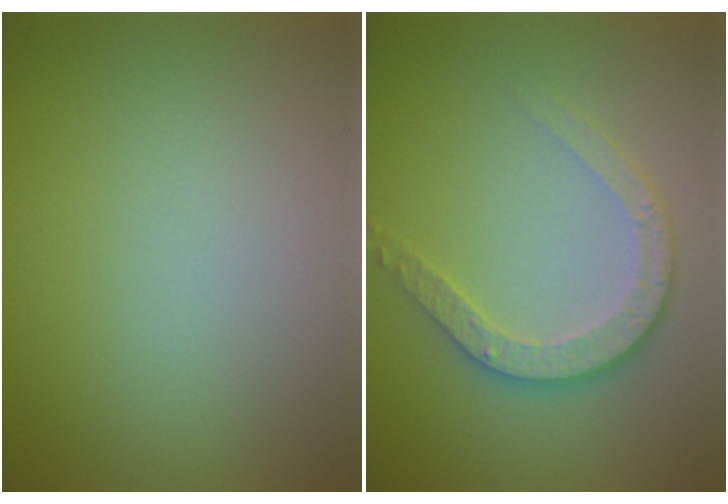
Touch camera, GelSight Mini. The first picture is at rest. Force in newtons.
{"total": 3.8, "press": 2.8, "slide": 2.5}